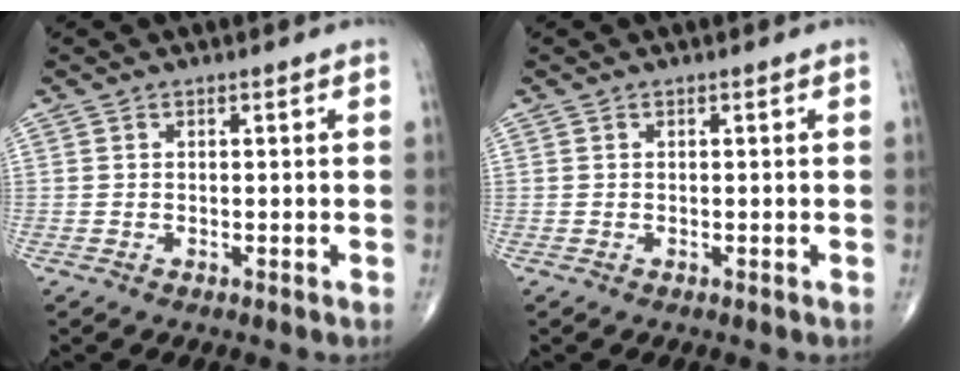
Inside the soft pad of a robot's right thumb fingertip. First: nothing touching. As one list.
[{"total": 0.0}]